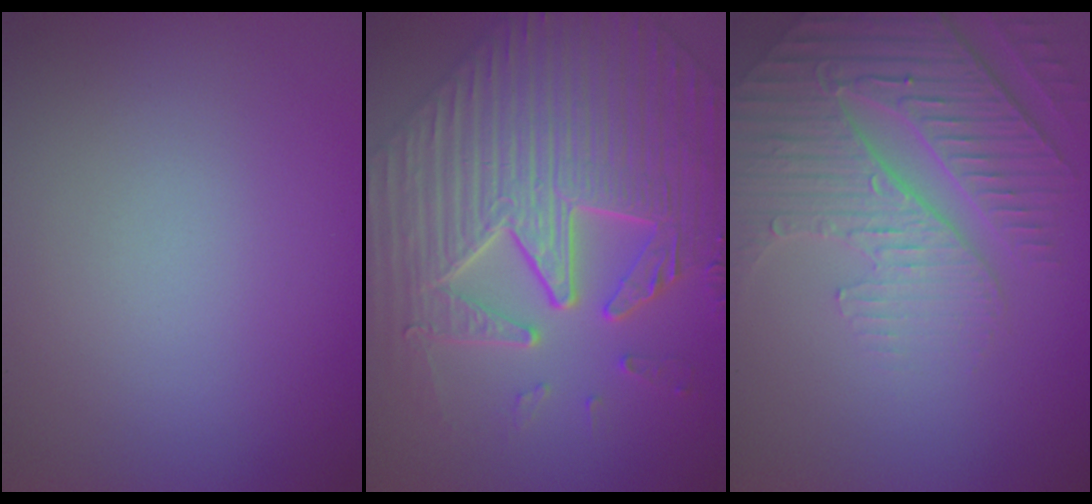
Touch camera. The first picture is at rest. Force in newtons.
{"total": 8.7, "press": 7.2, "slide": 4.9}
{"total": 6.5, "press": 5.2, "slide": 3.9}